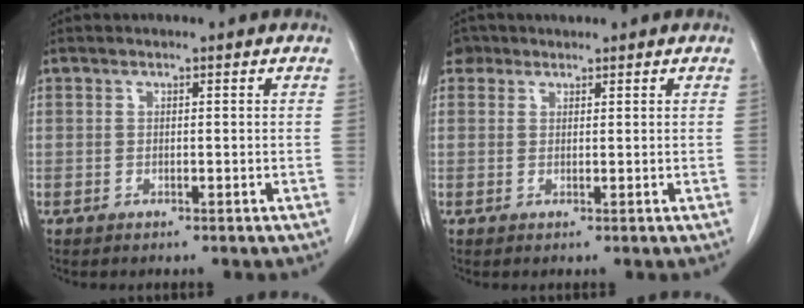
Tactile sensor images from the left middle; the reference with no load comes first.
{"total": 2.0, "force": [1.4, 1.4, -0.1], "torque": [0.004, 0.011, 0.021]}